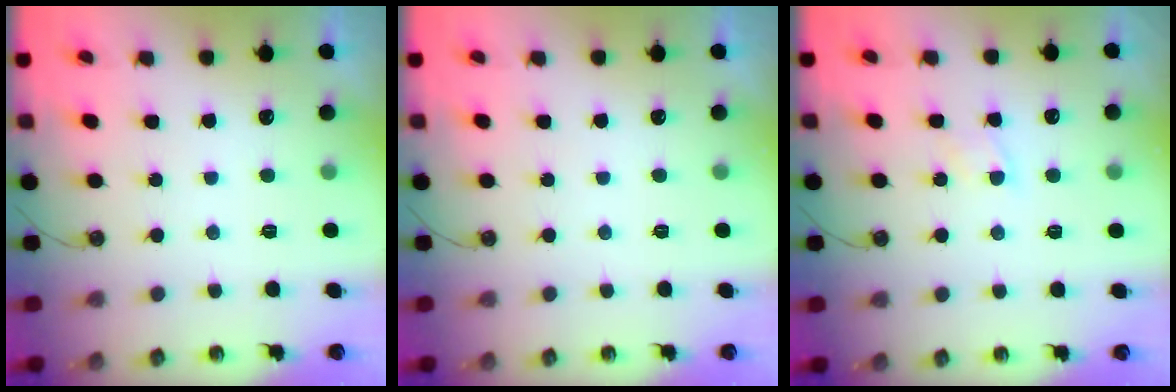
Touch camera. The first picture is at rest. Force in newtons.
{"total": 0.0}
{"total": 3.9, "press": 3.9, "slide": 0.5}